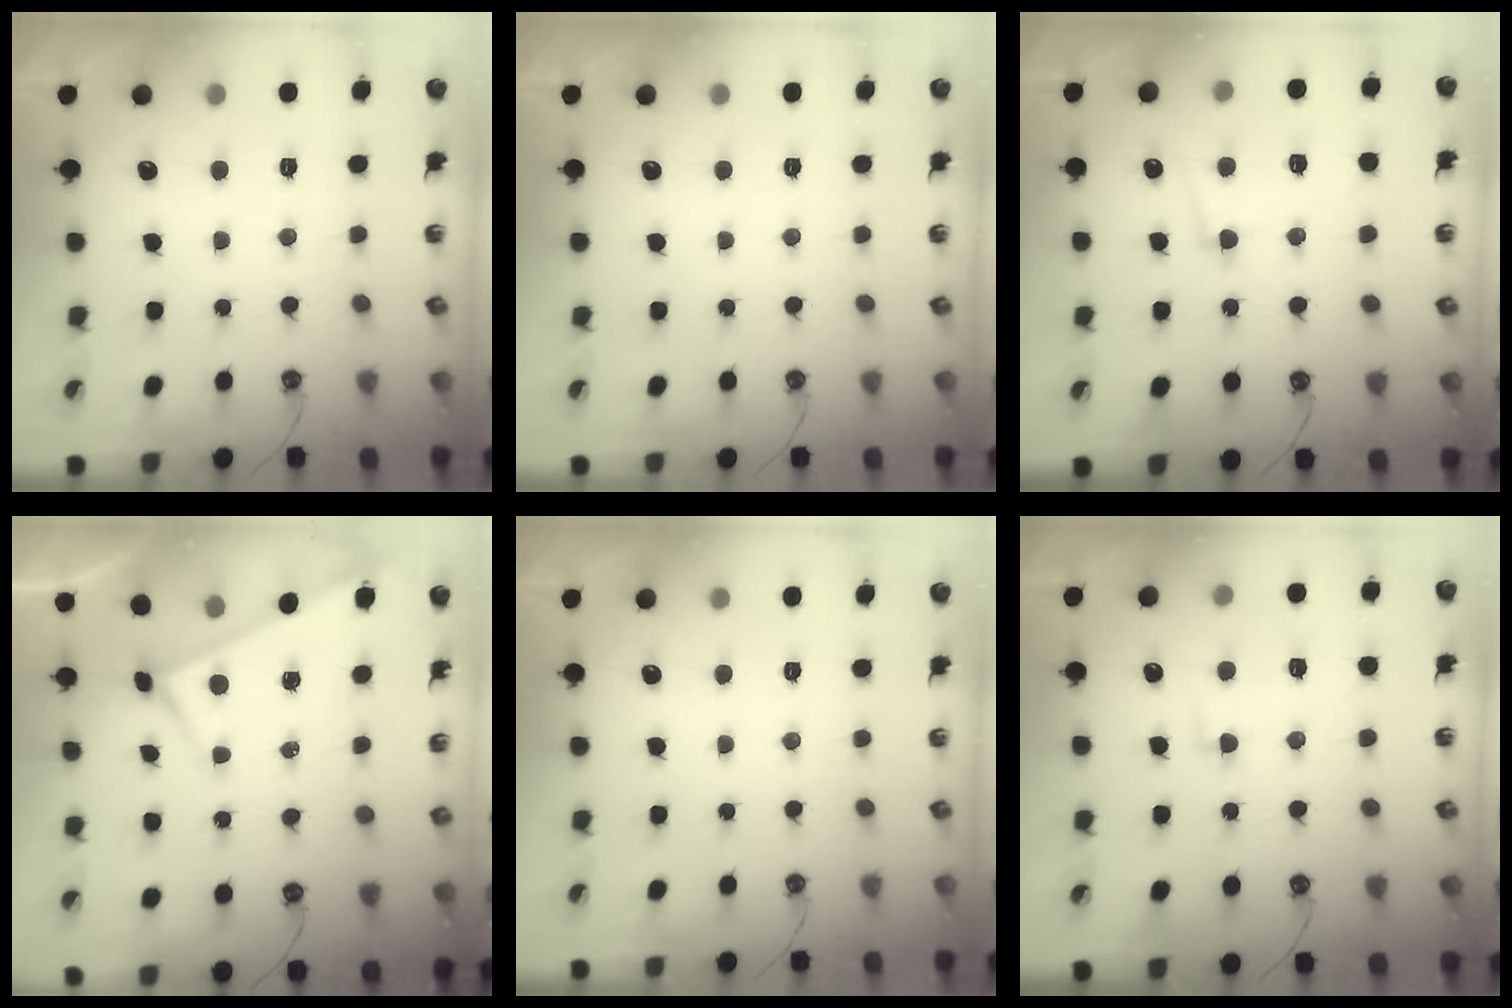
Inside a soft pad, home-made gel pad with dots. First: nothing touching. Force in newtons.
{"total": 0.0}
{"total": 6.4, "press": 6.2, "slide": 1.7}
{"total": 3.9, "press": 3.9, "slide": 0.4}
{"total": 0.0}
{"total": 2.5, "press": 2.0, "slide": 1.4}